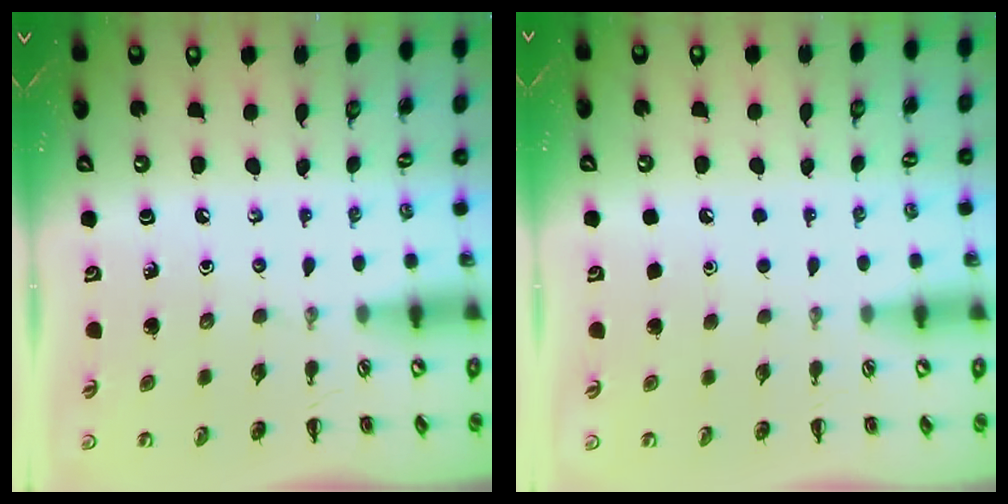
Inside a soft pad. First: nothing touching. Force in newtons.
{"total": 1.7, "press": 1.7, "slide": 0.1}